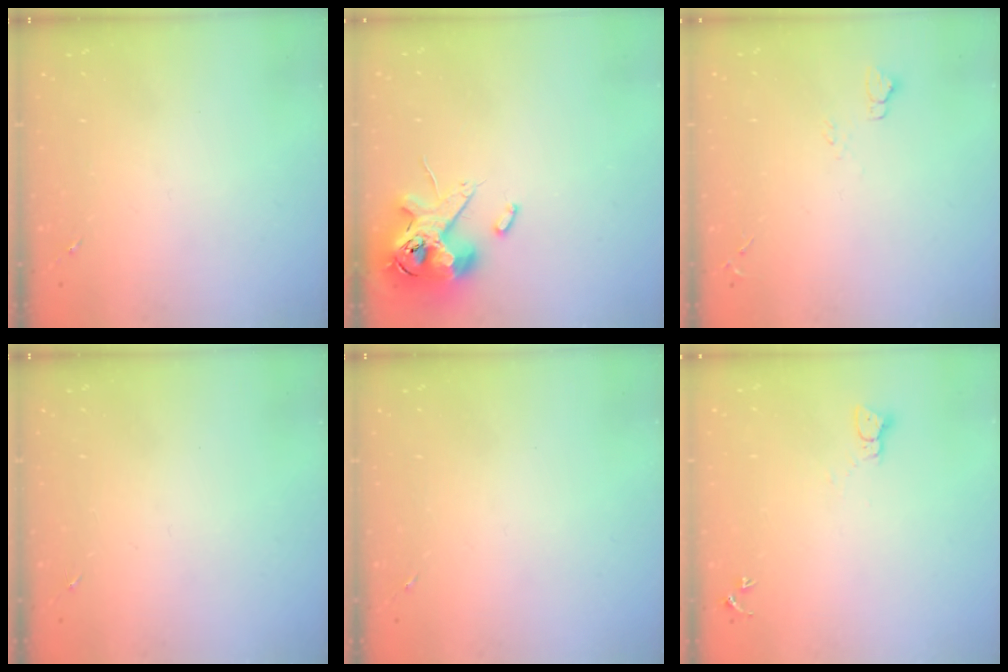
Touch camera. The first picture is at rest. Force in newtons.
{"total": 13.9, "press": 13.7, "slide": 2.4}
{"total": 5.0, "press": 5.0, "slide": 0.6}
{"total": 0.0}
{"total": 0.0}
{"total": 2.3, "press": 2.3, "slide": 0.2}